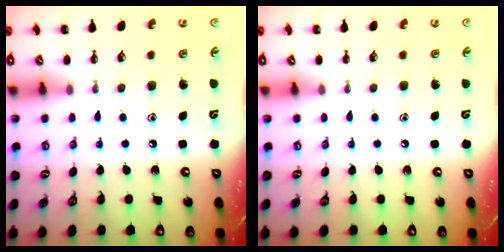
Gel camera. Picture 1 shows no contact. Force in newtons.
{"total": 0.0}